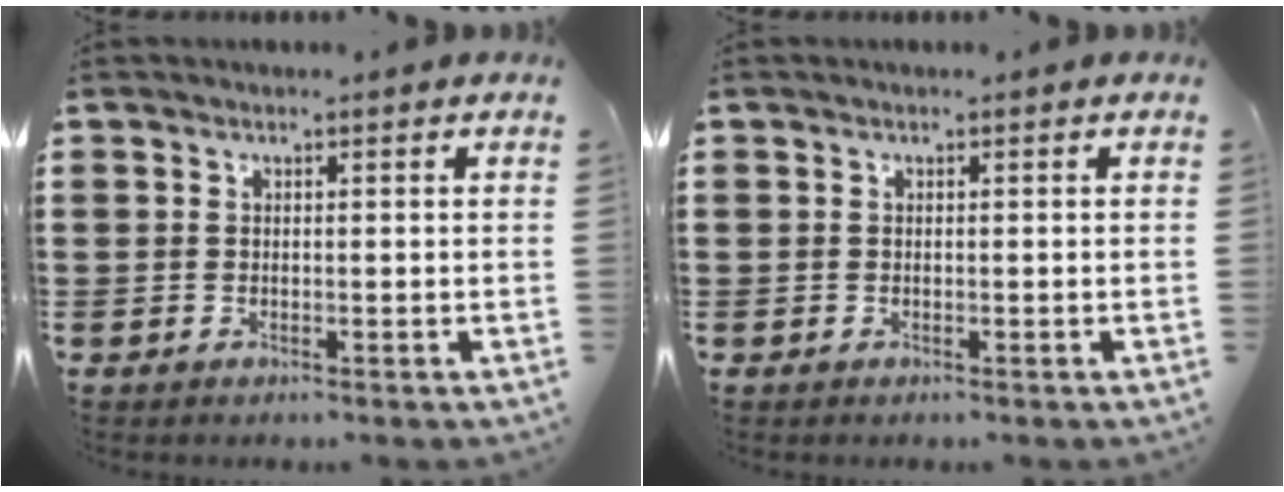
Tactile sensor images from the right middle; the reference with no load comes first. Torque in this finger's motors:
{"motor_torque": [0.03, -0.01, -0.01, 0.00]}